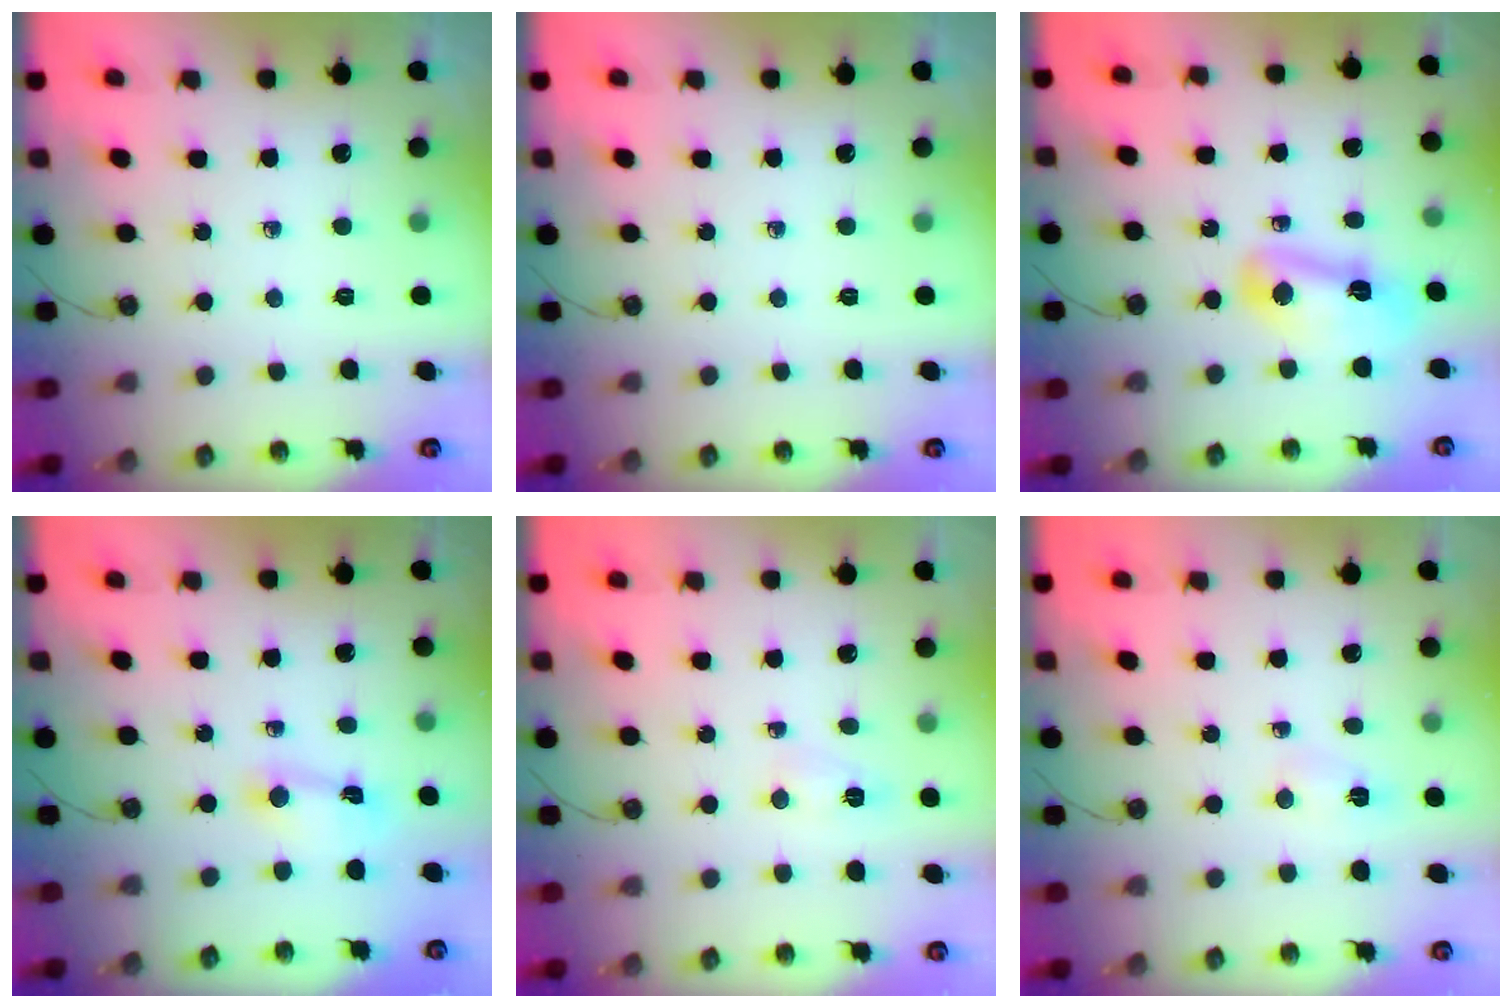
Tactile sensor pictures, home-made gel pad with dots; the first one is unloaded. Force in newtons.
{"total": 0.0}
{"total": 11.4, "press": 9.9, "slide": 5.7}
{"total": 2.4, "press": 2.4, "slide": 0.3}
{"total": 2.9, "press": 2.7, "slide": 1.2}
{"total": 2.5, "press": 2.4, "slide": 0.4}